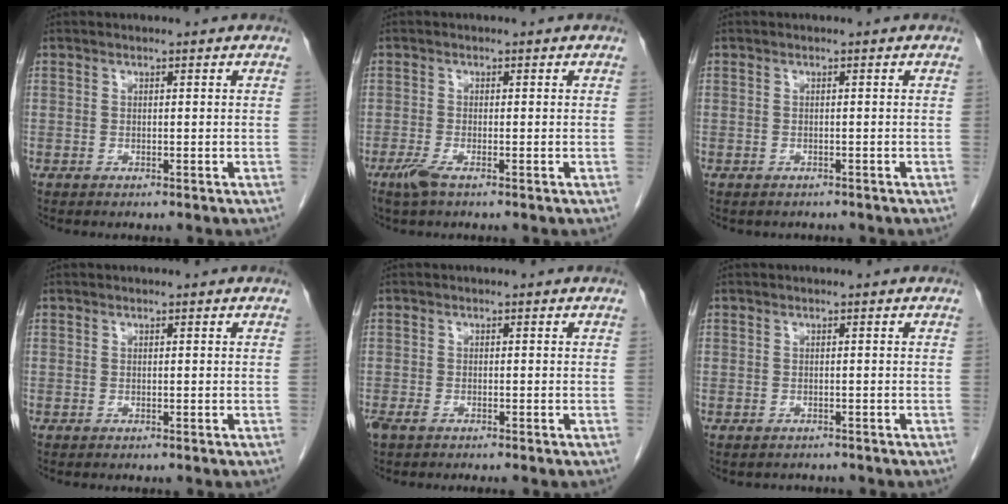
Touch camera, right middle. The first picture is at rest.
{"total": 2.3, "force": [-1.5, 0.3, 1.8], "torque": [-0.042, -0.006, -0.033]}
{"total": 1.4, "force": [-1.2, 0.7, 0.1], "torque": [-0.009, 0.001, -0.016]}
{"total": 0.0}
{"total": 2.5, "force": [-1.8, 0.7, 1.5], "torque": [-0.030, -0.006, -0.029]}
{"total": 1.6, "force": [-1.4, 0.9, -0.1], "torque": [-0.005, 0.001, -0.023]}